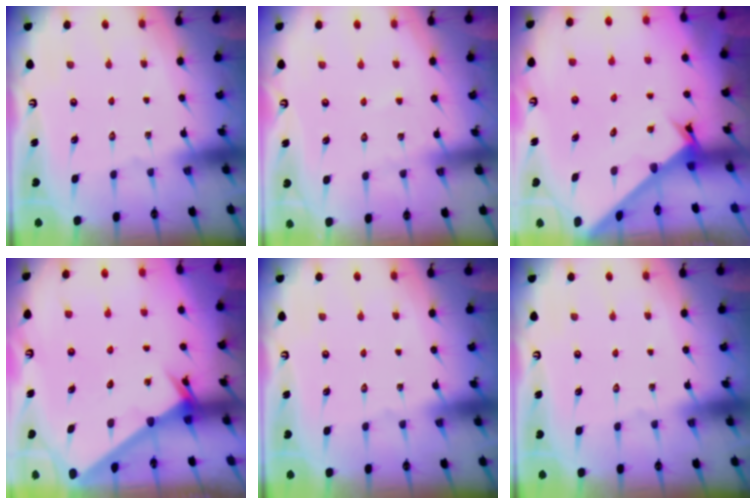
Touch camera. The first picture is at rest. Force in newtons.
{"total": 4.2, "press": 4.1, "slide": 0.4}
{"total": 2.5, "press": 2.5, "slide": 0.3}
{"total": 2.5, "press": 2.5, "slide": 0.1}
{"total": 0.0}
{"total": 0.0}